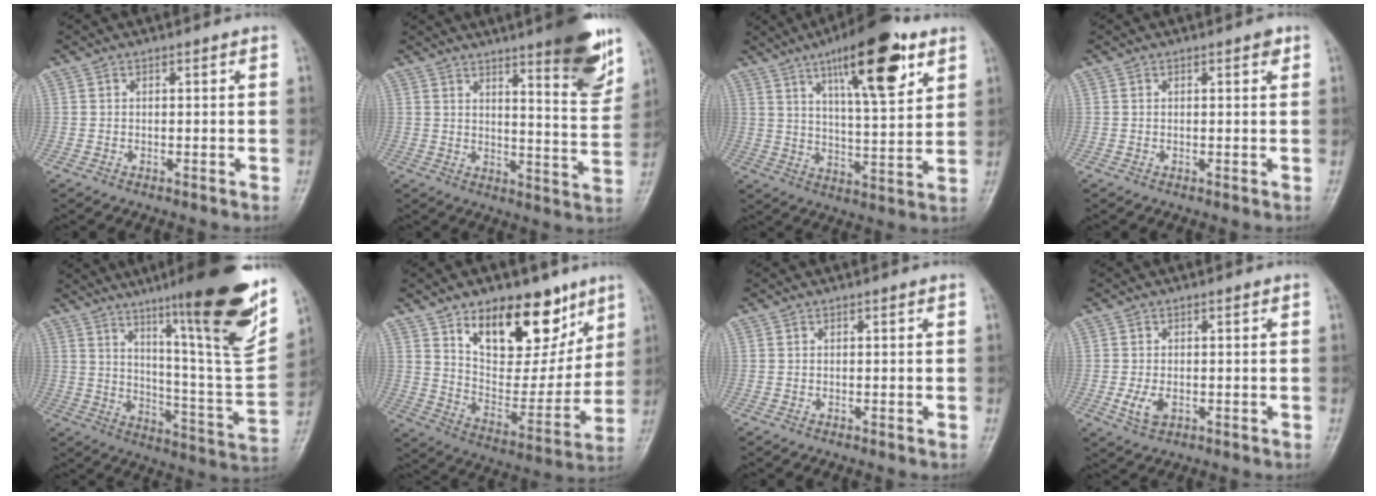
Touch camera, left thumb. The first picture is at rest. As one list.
[{"total": 13.5, "force": [8.6, 2.3, 10.1], "torque": [-0.108, -0.057, 0.121]}, {"total": 17.9, "force": [9.5, 5.0, 14.3], "torque": [-0.195, -0.039, 0.149]}, {"total": 1.2, "force": [0.7, 0.5, 0.9], "torque": [-0.010, 0.000, 0.006]}, {"total": 25.5, "force": [15.0, 2.9, 20.5], "torque": [-0.272, -0.069, 0.234]}, {"total": 19.7, "force": [11.6, 10.5, 11.9], "torque": [-0.116, -0.068, 0.195]}, {"total": 0.0}, {"total": 3.6, "force": [-0.8, 2.2, 2.7], "torque": [-0.058, -0.006, -0.013]}]